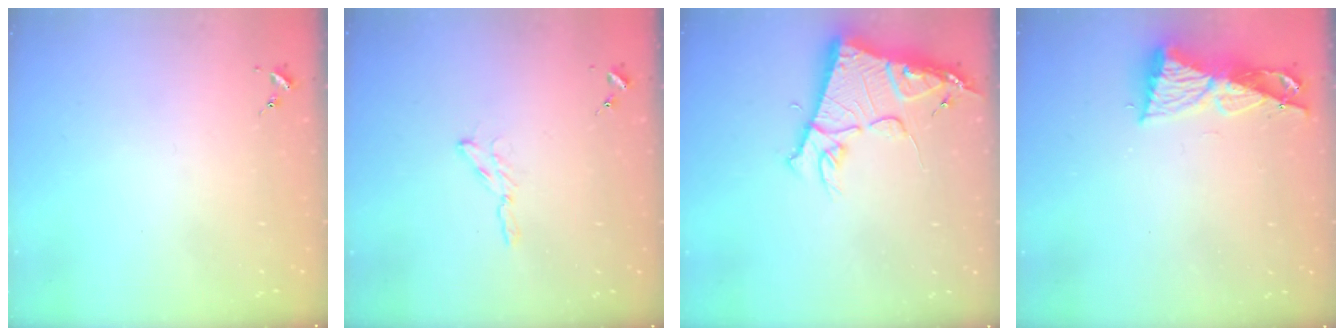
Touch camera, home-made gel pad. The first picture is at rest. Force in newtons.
{"total": 3.5, "press": 3.4, "slide": 0.4}
{"total": 13.5, "press": 13.4, "slide": 1.3}
{"total": 9.9, "press": 9.8, "slide": 0.6}